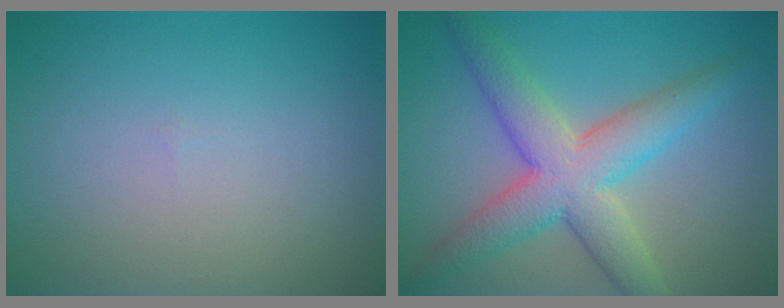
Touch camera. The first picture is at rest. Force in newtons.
{"total": 6.9, "press": 6.9, "slide": 0.2}